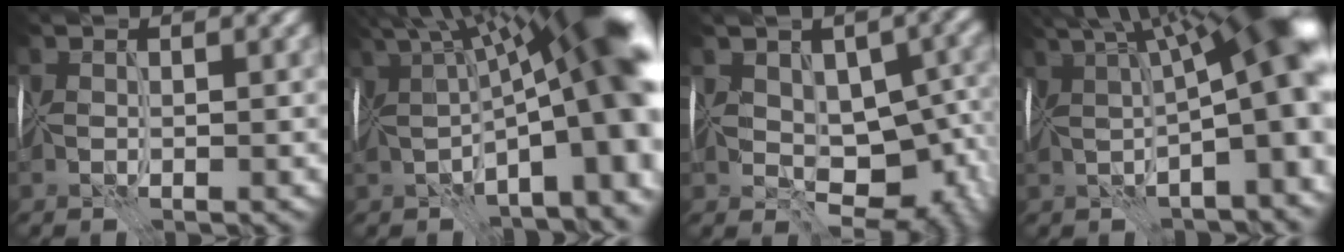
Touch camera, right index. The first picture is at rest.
{"total": 18.6, "force": [0.5, 6.4, 17.4], "torque": [-0.222, 0.017, 0.014]}
{"total": 10.5, "force": [-1.0, 7.7, 7.1], "torque": [-0.052, 0.007, -0.003]}
{"total": 16.1, "force": [3.0, 5.3, 14.9], "torque": [-0.174, 0.035, 0.053]}